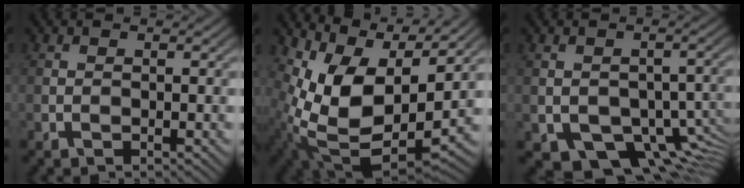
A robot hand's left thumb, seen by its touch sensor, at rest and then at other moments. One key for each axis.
{"total": 12.5, "fx": 3.6, "fy": 6.7, "fz": 10.0, "tx": -0.213, "ty": -0.018, "tz": 0.077}
{"total": 9.7, "fx": -4.1, "fy": 6.2, "fz": 6.3, "tx": -0.098, "ty": -0.027, "tz": -0.059}